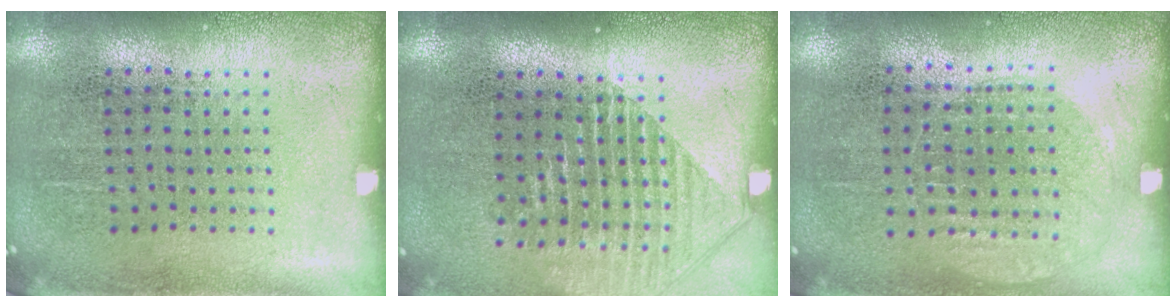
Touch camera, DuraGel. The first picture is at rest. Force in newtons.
{"total": 1.6, "press": 1.4, "slide": 0.7}
{"total": 1.0, "press": 0.9, "slide": 0.4}